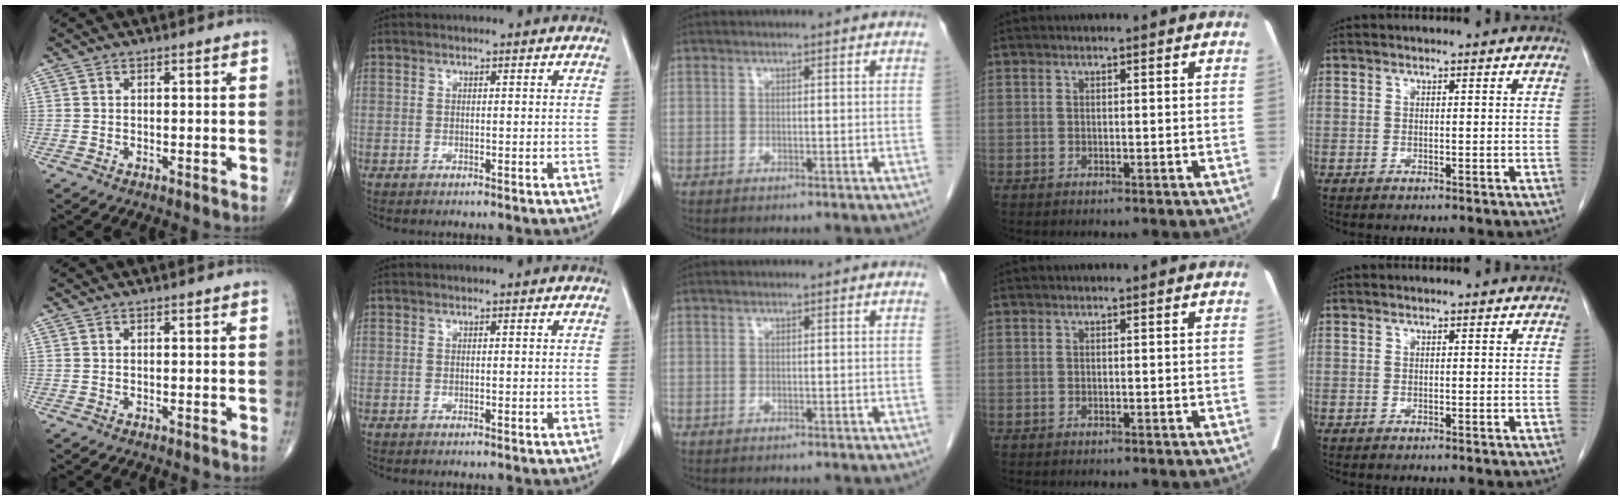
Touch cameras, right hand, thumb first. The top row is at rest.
{}